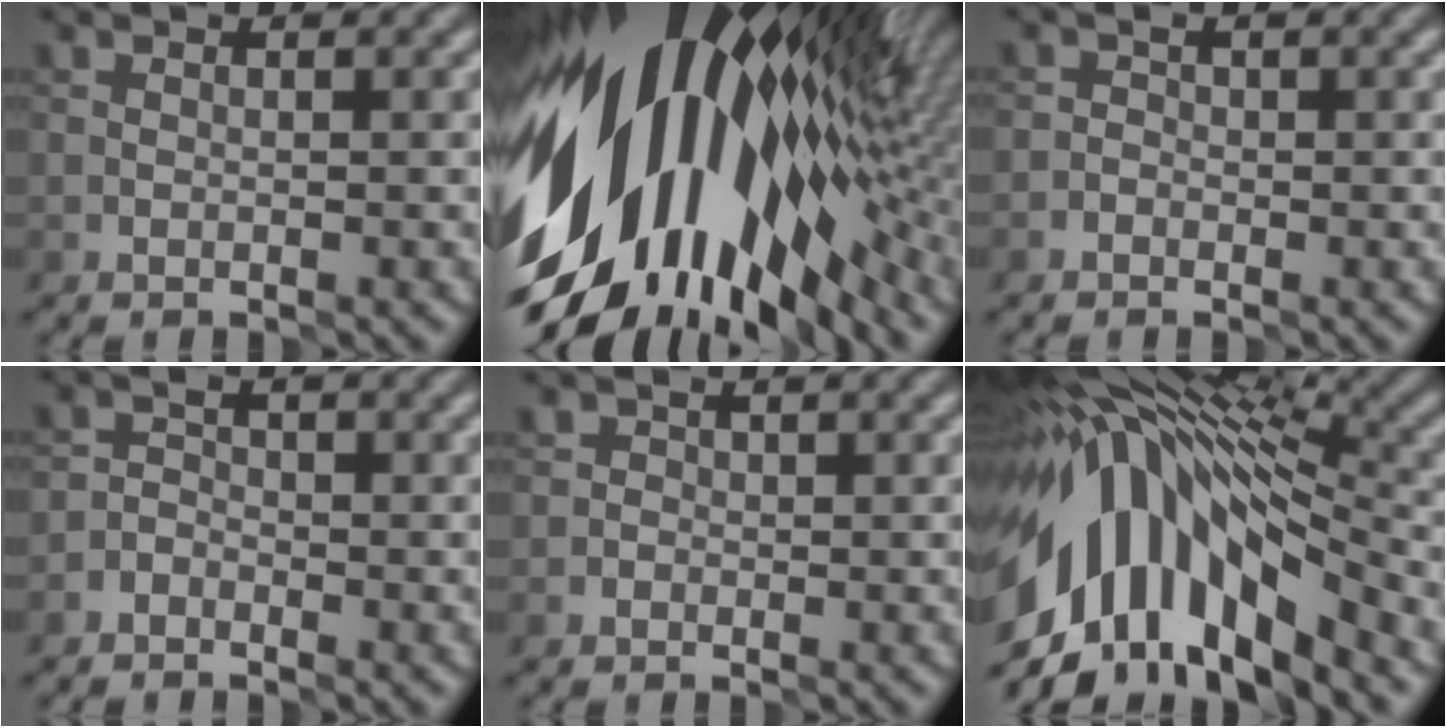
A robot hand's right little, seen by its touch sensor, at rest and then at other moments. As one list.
[{"total": 17.5, "force": [-2.0, 10.3, 14.0], "torque": [-0.237, -0.022, -0.044]}, {"total": 0.5, "force": [-0.4, 0.3, 0.0], "torque": [0.004, 0.005, -0.008]}, {"total": 1.1, "force": [-1.0, 0.5, 0.1], "torque": [0.001, 0.009, -0.021]}, {"total": 0.6, "force": [0.0, 0.6, 0.0], "torque": [0.005, 0.002, -0.007]}, {"total": 13.2, "force": [-3.8, 6.5, 10.8], "torque": [-0.198, 0.016, -0.063]}]